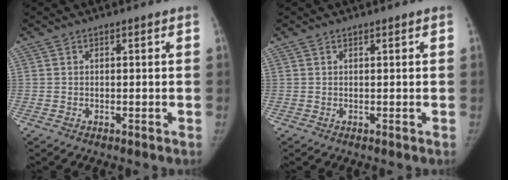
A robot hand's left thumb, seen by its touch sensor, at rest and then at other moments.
{"total": 0.0}